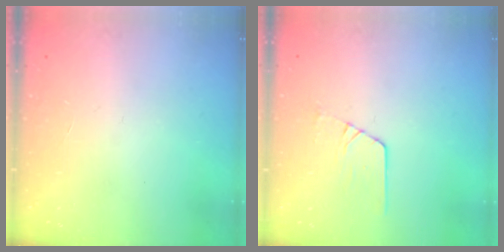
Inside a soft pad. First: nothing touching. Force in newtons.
{"total": 7.8, "press": 7.8, "slide": 0.6}